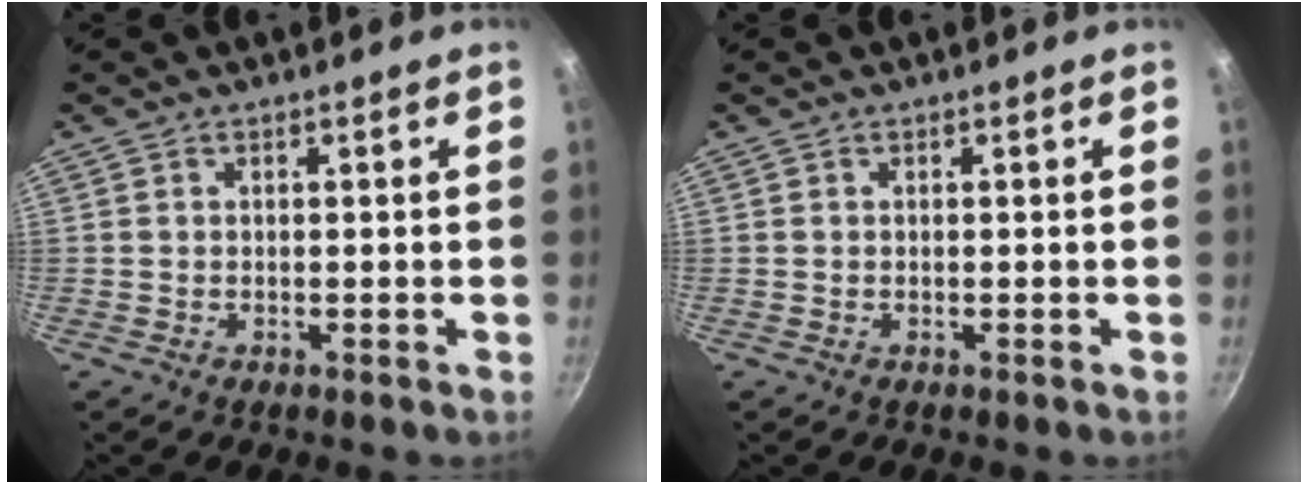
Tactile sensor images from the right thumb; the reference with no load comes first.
{"total": 0.0}